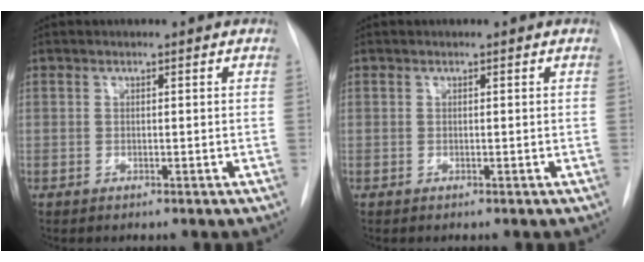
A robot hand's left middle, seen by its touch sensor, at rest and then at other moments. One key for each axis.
{"total": 0.0}